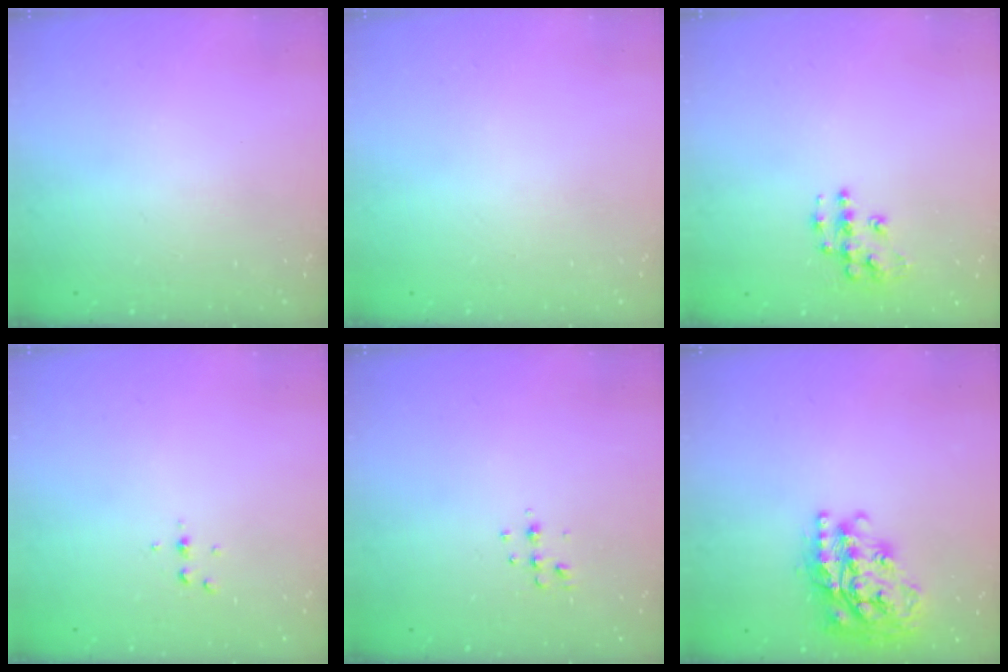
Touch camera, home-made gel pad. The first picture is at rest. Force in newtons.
{"total": 0.0}
{"total": 9.2, "press": 9.2, "slide": 0.5}
{"total": 2.5, "press": 2.4, "slide": 0.2}
{"total": 4.9, "press": 4.8, "slide": 1.0}
{"total": 22.9, "press": 22.9, "slide": 1.8}